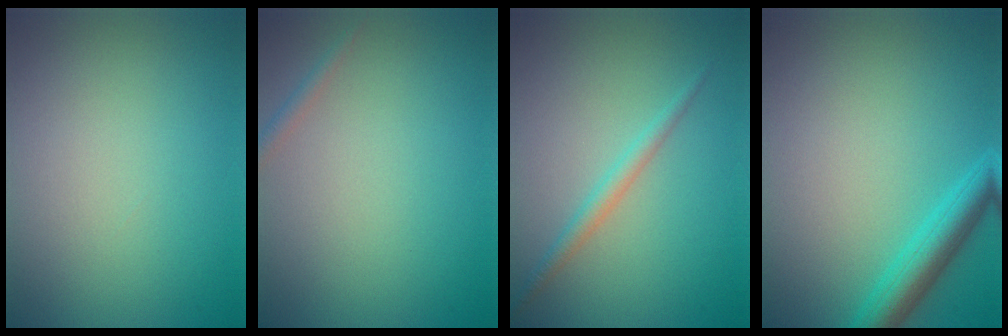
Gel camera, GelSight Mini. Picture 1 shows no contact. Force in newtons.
{"total": 0.9, "press": 0.9, "slide": 0.0}
{"total": 1.6, "press": 1.6, "slide": 0.1}
{"total": 3.6, "press": 3.5, "slide": 0.2}